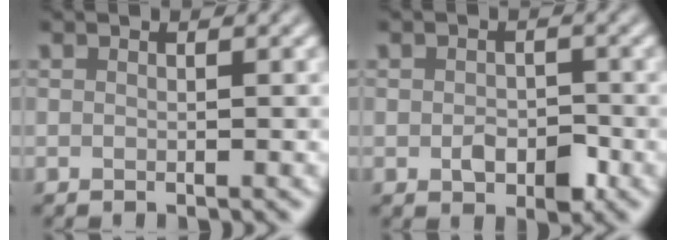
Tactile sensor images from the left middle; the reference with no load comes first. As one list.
[{"total": 2.3, "force": [-0.8, 1.7, 1.4], "torque": [-0.021, -0.005, -0.017]}]